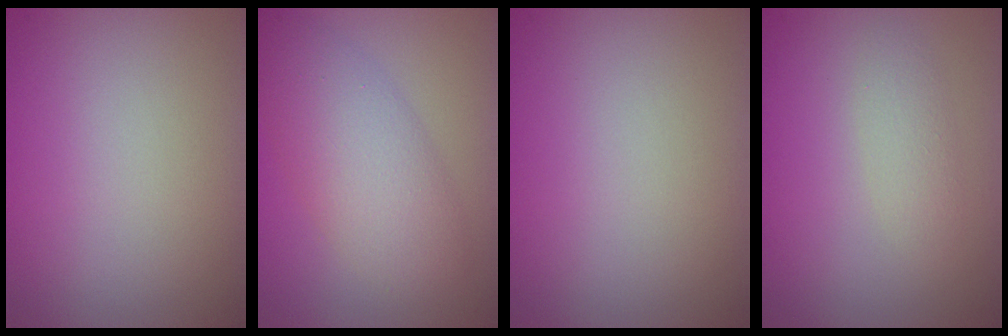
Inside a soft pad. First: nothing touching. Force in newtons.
{"total": 5.6, "press": 5.6, "slide": 0.1}
{"total": 0.0}
{"total": 1.5, "press": 1.5, "slide": 0.1}